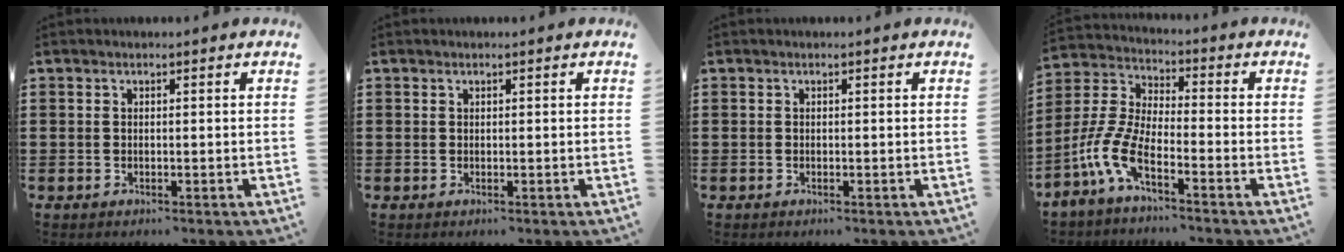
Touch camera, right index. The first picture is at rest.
{"total": 0.0}
{"total": 0.0}
{"total": 7.7, "force": [-4.9, 1.8, 5.6], "torque": [-0.161, -0.022, -0.104]}